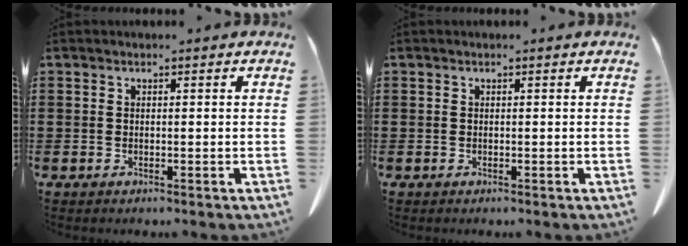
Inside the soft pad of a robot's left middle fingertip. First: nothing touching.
{"total": 0.0}